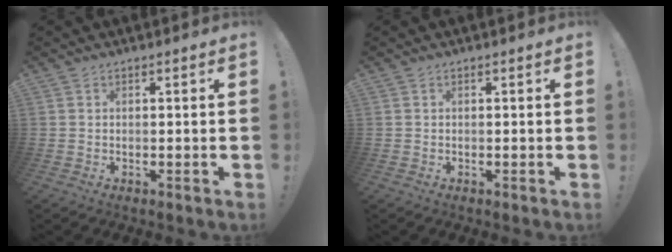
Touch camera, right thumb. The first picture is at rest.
{"total": 0.0}